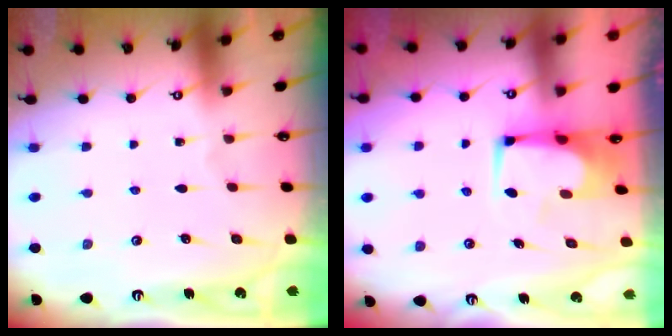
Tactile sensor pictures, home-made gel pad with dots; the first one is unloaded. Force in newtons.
{"total": 1.2, "press": 1.2, "slide": 0.2}